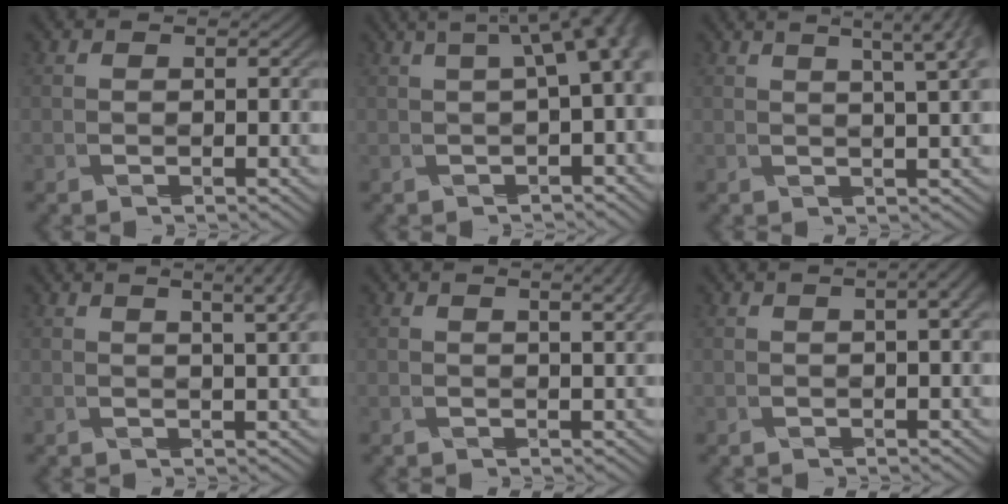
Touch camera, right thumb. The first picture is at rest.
{"total": 9.4, "force": [1.6, 3.5, 8.6], "torque": [-0.114, 0.016, 0.027]}
{"total": 5.4, "force": [3.0, 0.6, 4.5], "torque": [-0.053, 0.017, 0.036]}
{"total": 4.1, "force": [2.5, 0.4, 3.2], "torque": [-0.042, 0.009, 0.035]}
{"total": 2.1, "force": [1.1, 0.3, 1.8], "torque": [-0.029, -0.001, 0.026]}
{"total": 3.4, "force": [0.7, 1.2, 3.1], "torque": [-0.050, 0.001, 0.022]}